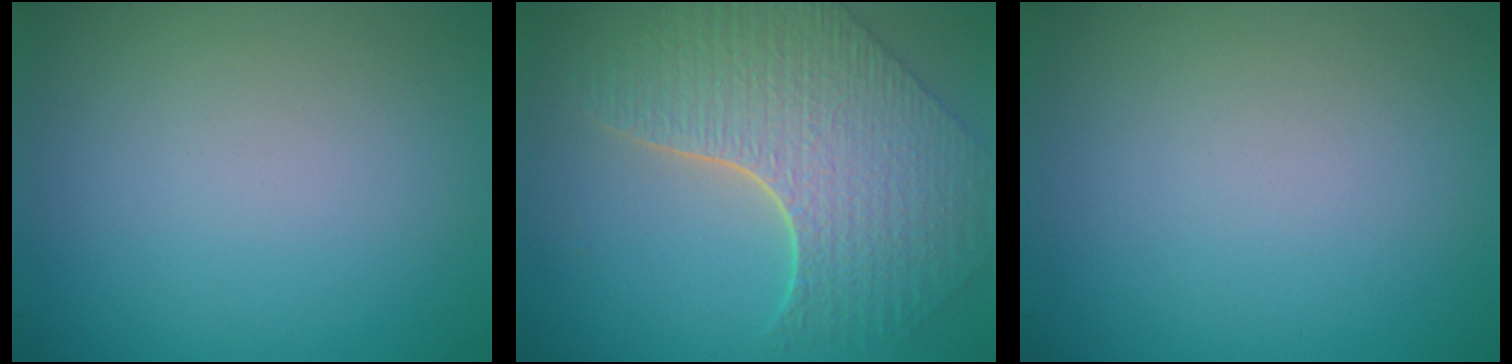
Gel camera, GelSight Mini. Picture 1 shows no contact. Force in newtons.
{"total": 8.4, "press": 6.1, "slide": 5.7}
{"total": 0.0}